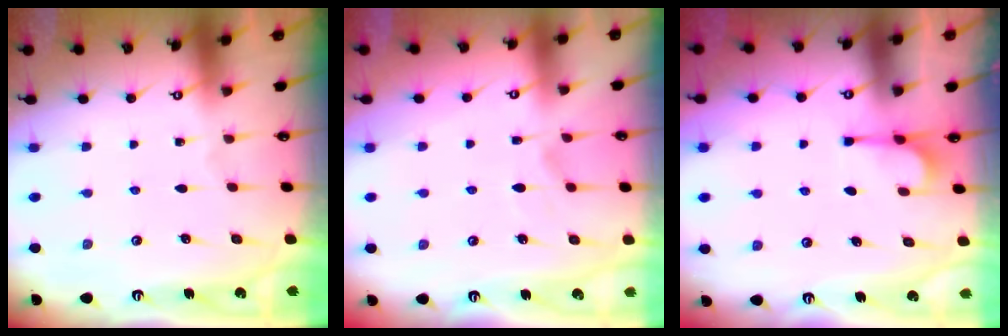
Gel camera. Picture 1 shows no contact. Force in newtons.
{"total": 1.6, "press": 1.0, "slide": 1.2}
{"total": 2.2, "press": 2.0, "slide": 0.9}